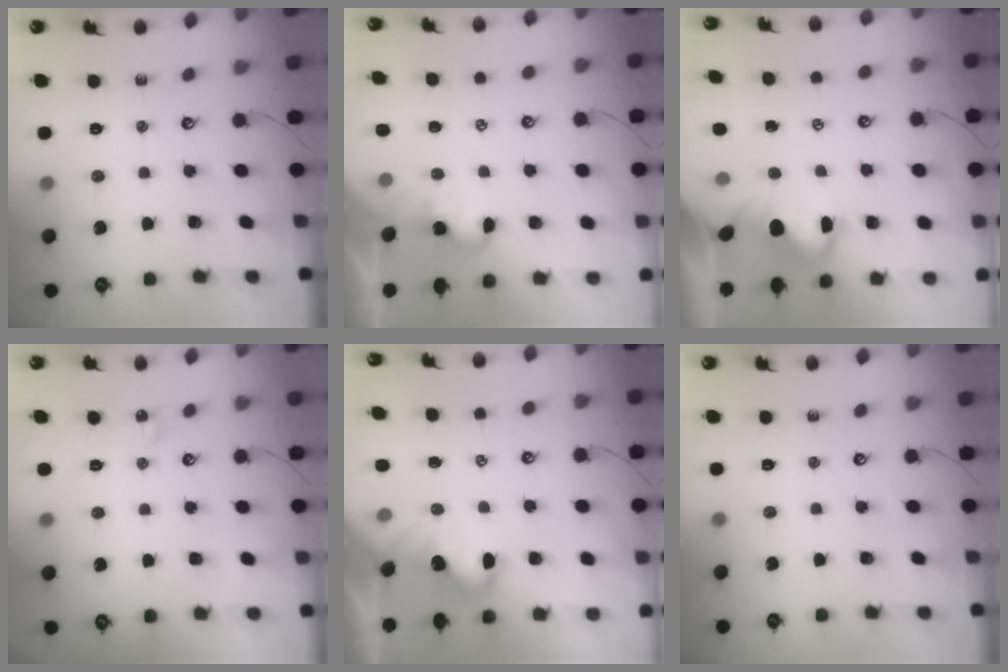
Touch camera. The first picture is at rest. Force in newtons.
{"total": 2.4, "press": 2.4, "slide": 0.2}
{"total": 1.7, "press": 1.6, "slide": 0.6}
{"total": 2.0, "press": 2.0, "slide": 0.4}
{"total": 0.7, "press": 0.5, "slide": 0.4}
{"total": 0.0}